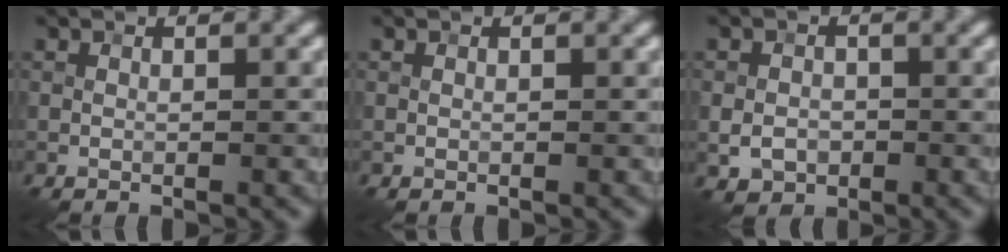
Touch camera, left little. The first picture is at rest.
{"total": 0.0}
{"total": 2.5, "force": [-0.7, 2.0, 1.2], "torque": [-0.024, -0.003, -0.014]}